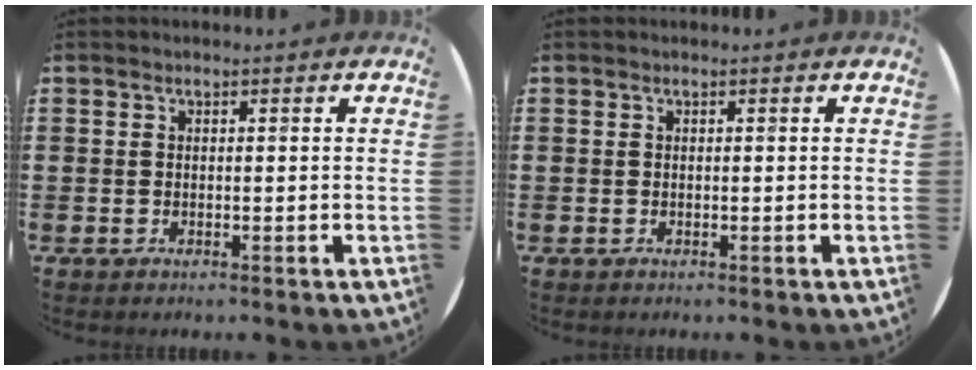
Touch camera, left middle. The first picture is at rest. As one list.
[{"total": 0.0}]